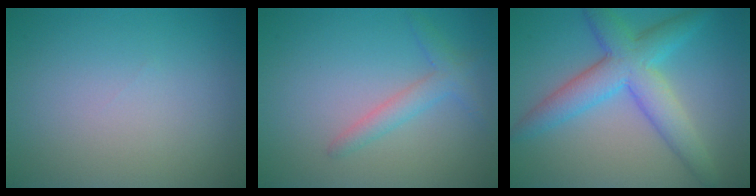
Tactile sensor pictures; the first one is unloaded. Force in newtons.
{"total": 2.2, "press": 2.2, "slide": 0.1}
{"total": 6.1, "press": 6.1, "slide": 0.1}